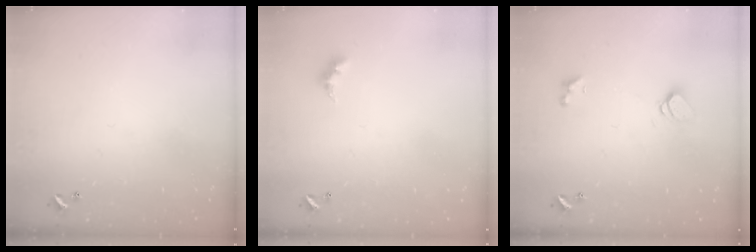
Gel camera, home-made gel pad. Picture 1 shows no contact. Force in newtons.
{"total": 3.0, "press": 2.9, "slide": 0.5}
{"total": 1.6, "press": 1.5, "slide": 0.4}